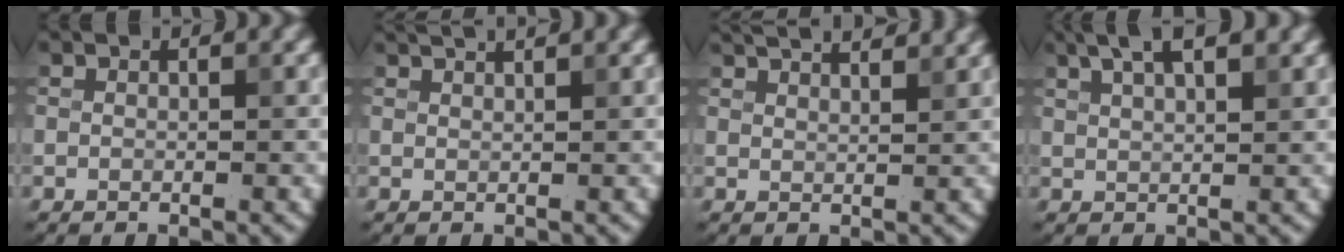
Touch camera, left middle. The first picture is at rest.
{"total": 1.9, "force": [1.8, -0.2, 0.4], "torque": [-0.010, 0.008, 0.031]}
{"total": 4.3, "force": [3.9, 0.6, 1.7], "torque": [-0.023, 0.019, 0.047]}
{"total": 5.2, "force": [3.4, 1.6, 3.6], "torque": [-0.060, 0.022, 0.049]}